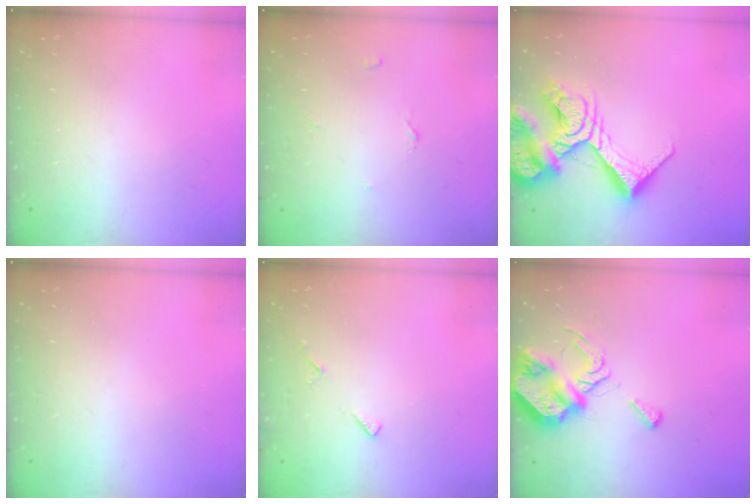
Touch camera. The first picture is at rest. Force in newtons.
{"total": 2.7, "press": 2.7, "slide": 0.3}
{"total": 18.1, "press": 18.0, "slide": 1.9}
{"total": 0.0}
{"total": 5.4, "press": 5.4, "slide": 0.5}
{"total": 8.7, "press": 8.6, "slide": 1.2}